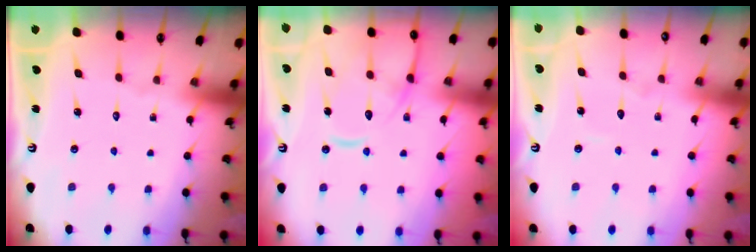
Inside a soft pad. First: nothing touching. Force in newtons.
{"total": 12.6, "press": 12.5, "slide": 1.1}
{"total": 3.5, "press": 3.5, "slide": 0.2}